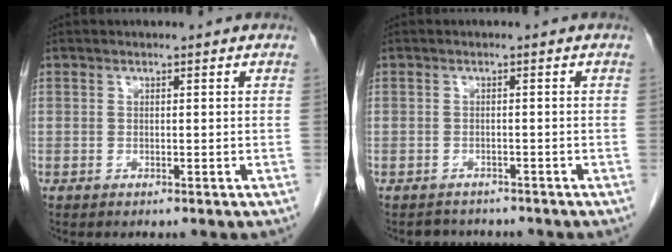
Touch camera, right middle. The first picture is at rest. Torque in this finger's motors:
{"motor_torque": [-0.31, -0.24, -0.13, -0.01]}